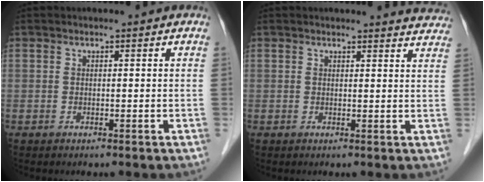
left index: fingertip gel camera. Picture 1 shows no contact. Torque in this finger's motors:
{"motor_torque": [0.78, -0.88, 0.12, 0.01]}